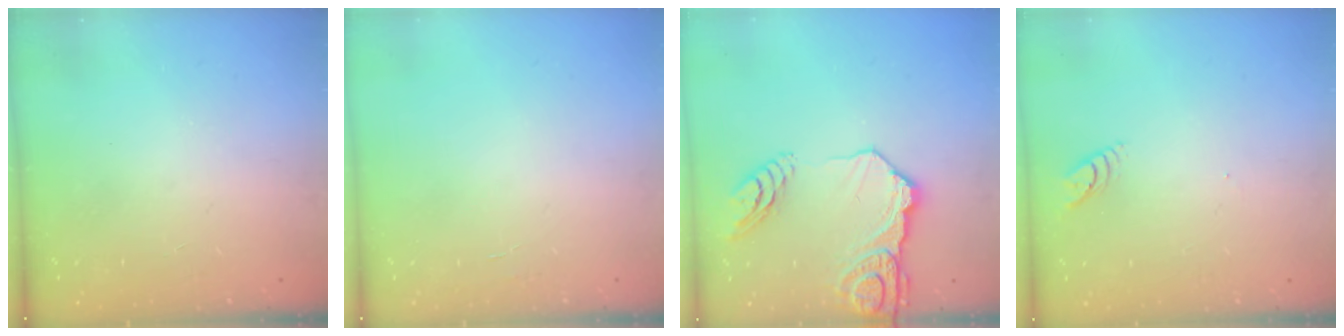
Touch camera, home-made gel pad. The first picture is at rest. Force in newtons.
{"total": 1.3, "press": 1.3, "slide": 0.1}
{"total": 16.0, "press": 15.9, "slide": 1.6}
{"total": 3.9, "press": 3.9, "slide": 0.4}